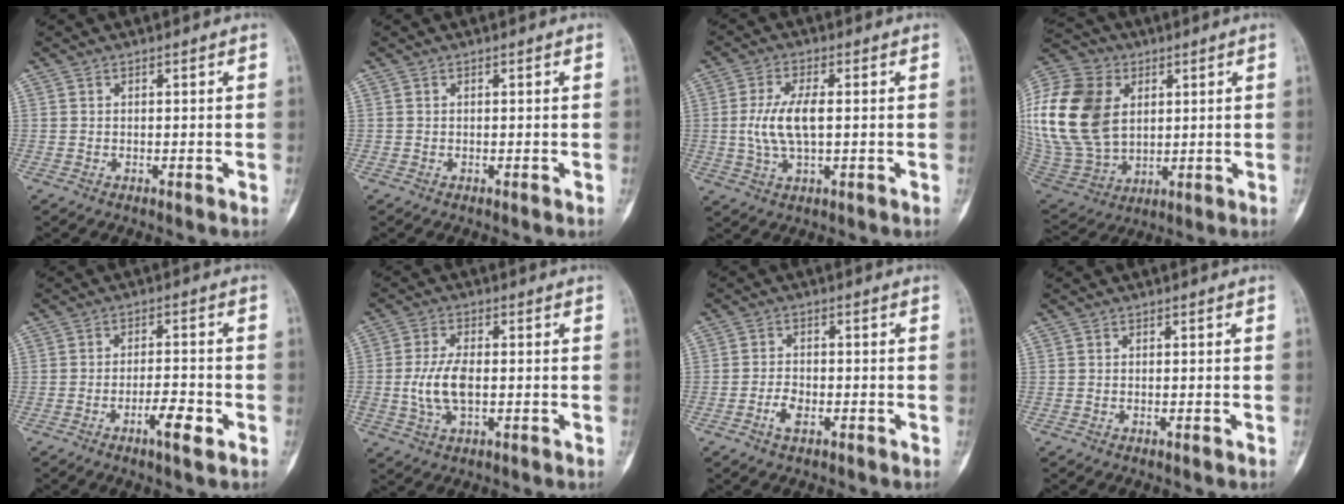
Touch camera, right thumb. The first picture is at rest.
{"total": 0.0}
{"total": 7.8, "force": [0.2, 3.1, 7.2], "torque": [-0.157, 0.003, 0.004]}
{"total": 26.4, "force": [5.5, 19.0, 17.5], "torque": [-0.387, 0.006, 0.116]}
{"total": 5.5, "force": [-2.7, 1.3, 4.7], "torque": [-0.079, 0.014, -0.044]}
{"total": 7.2, "force": [-0.6, 3.6, 6.3], "torque": [-0.137, 0.003, -0.012]}
{"total": 3.4, "force": [-1.6, 1.8, 2.3], "torque": [-0.044, 0.011, -0.032]}
{"total": 0.0}